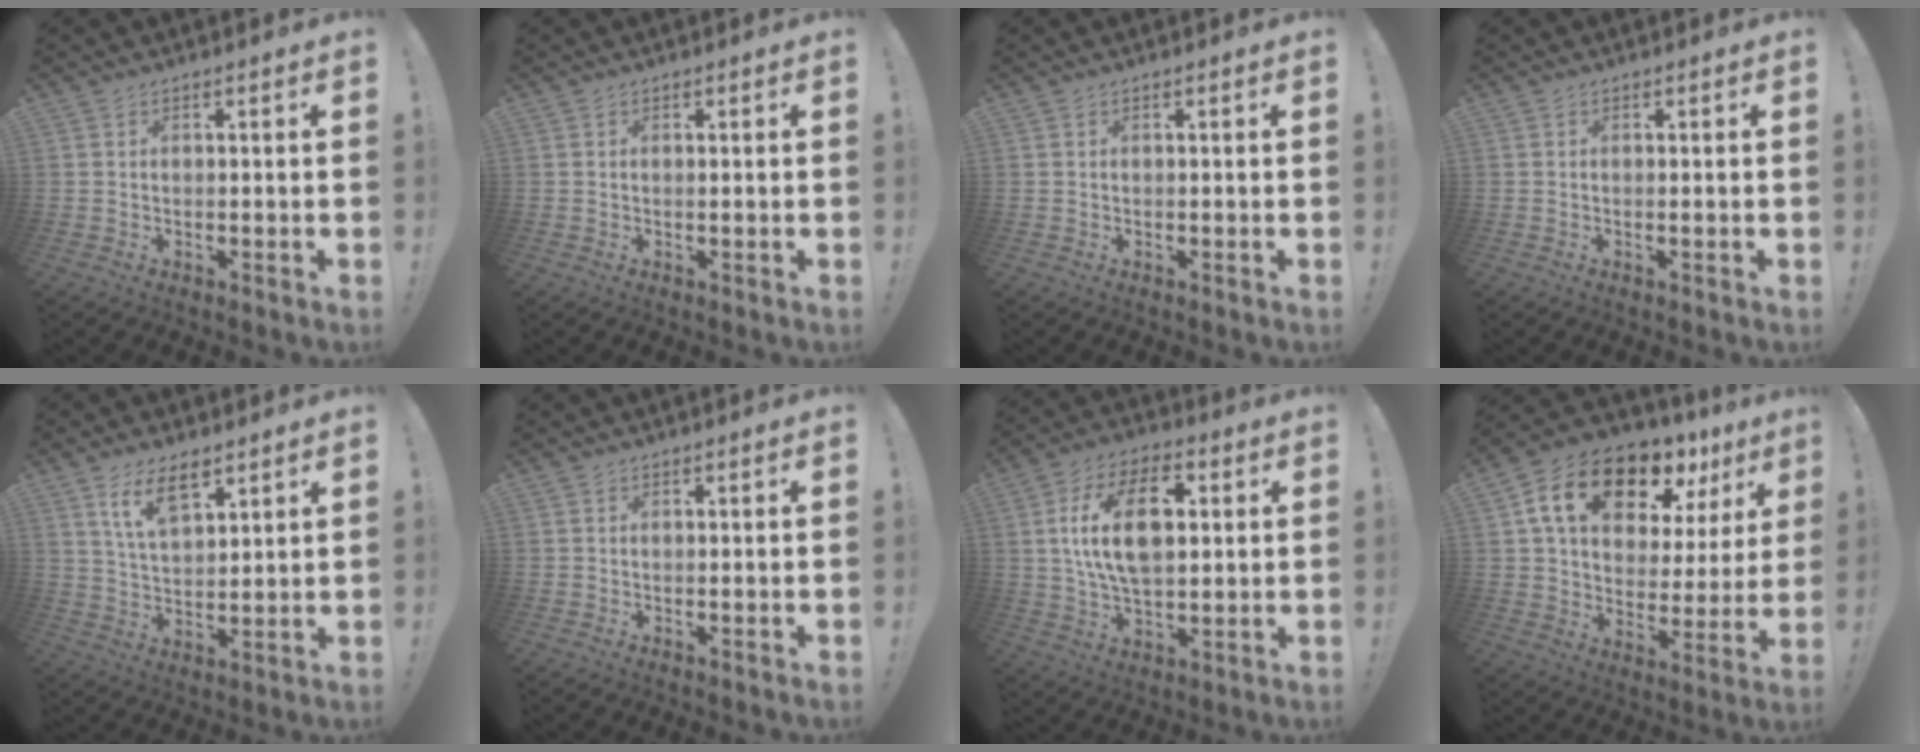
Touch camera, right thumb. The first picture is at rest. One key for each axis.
{"total": 0.0}
{"total": 0.0}
{"total": 0.8, "fx": -0.1, "fy": -0.5, "fz": 0.5, "tx": -0.006, "ty": -0.004, "tz": -0.003}
{"total": 9.4, "fx": 6.2, "fy": 4.2, "fz": 5.7, "tx": -0.102, "ty": -0.016, "tz": 0.115}
{"total": 0.0}
{"total": 17.8, "fx": 3.5, "fy": 10.2, "fz": 14.1, "tx": -0.251, "ty": 0.008, "tz": 0.058}
{"total": 19.0, "fx": 11.5, "fy": 10.2, "fz": 11.1, "tx": -0.182, "ty": -0.061, "tz": 0.204}